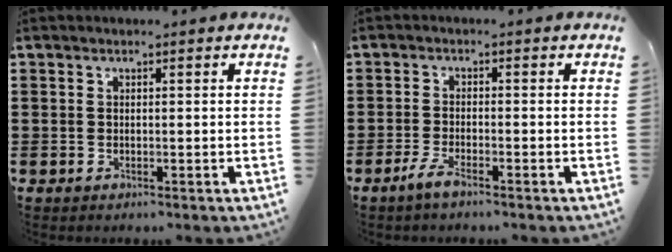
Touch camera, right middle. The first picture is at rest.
{"total": 2.8, "force": [-2.0, 0.3, 1.9], "torque": [-0.046, -0.003, -0.040]}